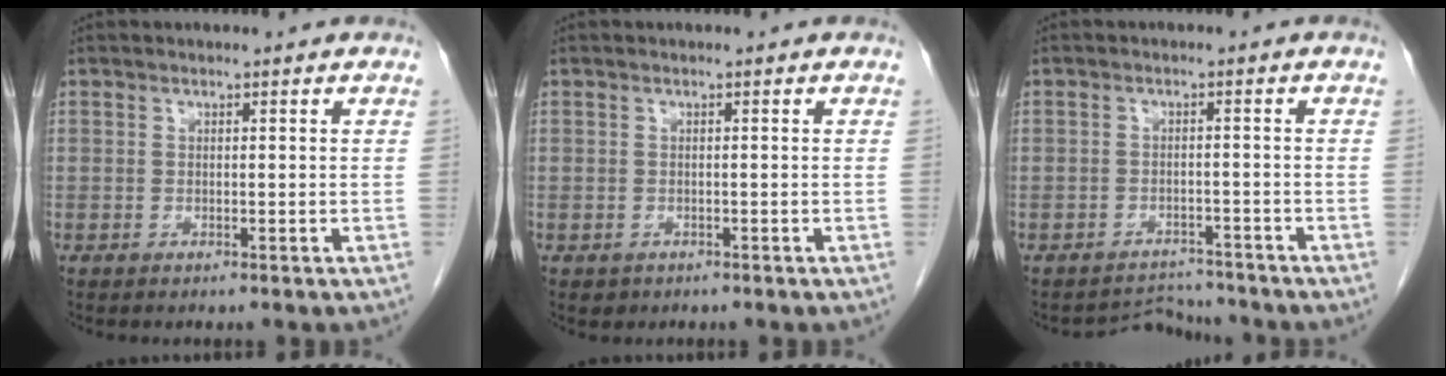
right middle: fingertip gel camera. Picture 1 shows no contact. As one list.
[{"total": 0.9, "force": [-0.4, 0.8, 0.1], "torque": [-0.006, 0.003, 0.000]}, {"total": 3.4, "force": [-3.0, 0.5, -1.5], "torque": [0.024, 0.007, -0.043]}]